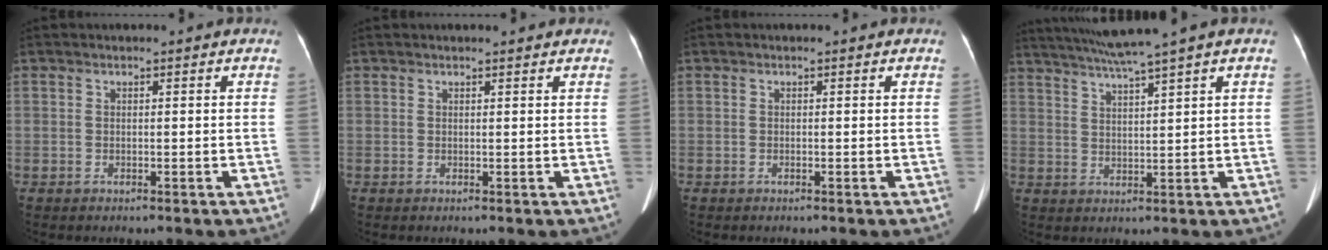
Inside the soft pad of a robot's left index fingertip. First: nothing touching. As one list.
[{"total": 2.2, "force": [2.0, 0.4, 0.9], "torque": [-0.011, 0.009, 0.020]}, {"total": 0.0}, {"total": 7.5, "force": [6.0, -1.9, 4.0], "torque": [-0.070, 0.013, 0.105]}]